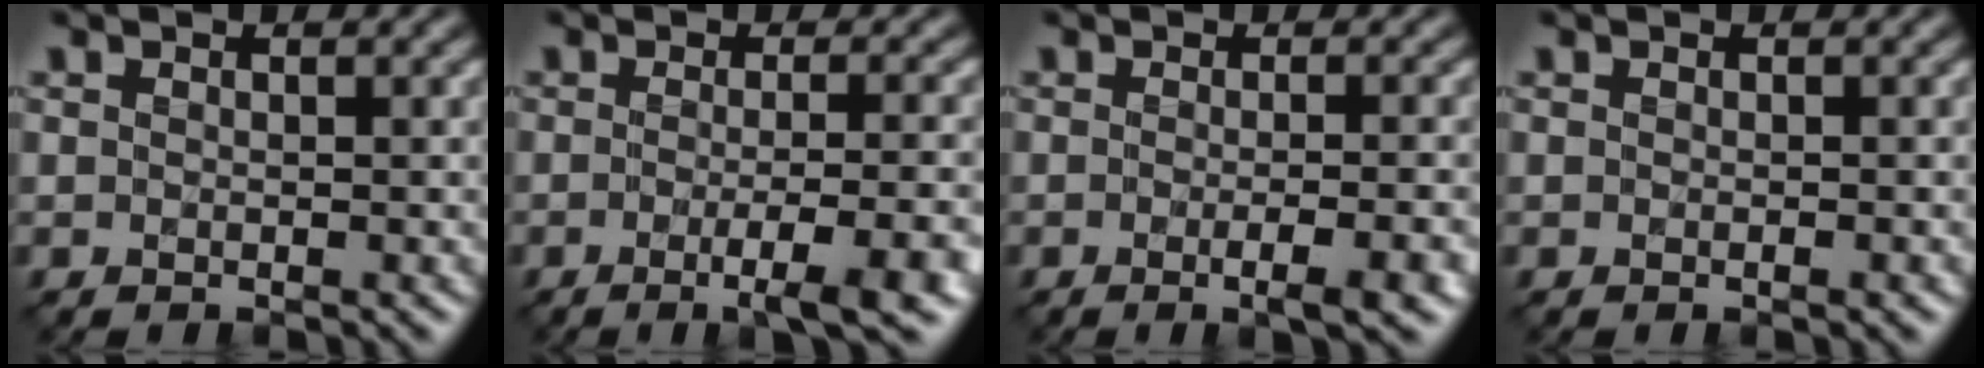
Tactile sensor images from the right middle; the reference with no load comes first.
{"total": 5.9, "force": [-2.1, 1.3, 5.4], "torque": [-0.074, -0.005, -0.030]}
{"total": 4.3, "force": [-1.3, 1.1, 3.9], "torque": [-0.047, -0.004, -0.015]}
{"total": 0.6, "force": [-0.3, 0.1, 0.5], "torque": [-0.006, -0.001, -0.003]}